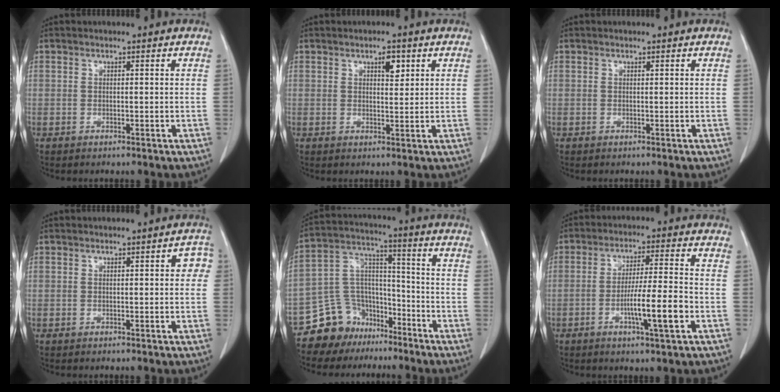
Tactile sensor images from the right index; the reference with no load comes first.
{"total": 2.8, "force": [1.4, 1.0, 2.1], "torque": [-0.034, -0.003, 0.023]}
{"total": 0.0}
{"total": 2.3, "force": [0.3, 1.1, 2.0], "torque": [-0.008, 0.009, -0.001]}
{"total": 11.1, "force": [-8.4, 7.2, 1.3], "torque": [-0.030, 0.068, -0.145]}
{"total": 8.6, "force": [-2.9, 0.0, 8.1], "torque": [-0.138, -0.003, -0.050]}